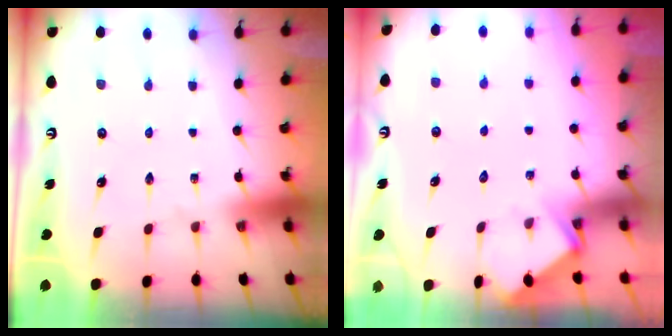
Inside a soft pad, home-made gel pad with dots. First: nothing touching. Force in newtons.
{"total": 4.4, "press": 4.4, "slide": 0.5}